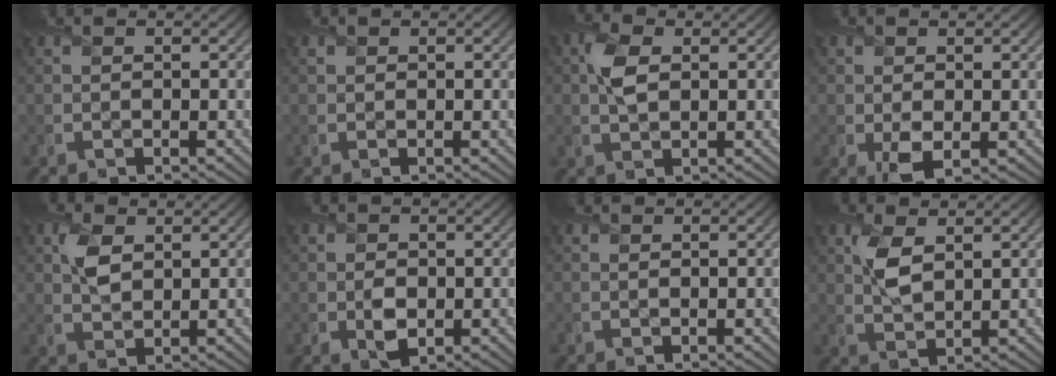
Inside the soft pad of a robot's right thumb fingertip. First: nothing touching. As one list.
[{"total": 0.6, "force": [0.2, 0.5, 0.1], "torque": [0.000, -0.003, 0.004]}, {"total": 3.8, "force": [0.9, 2.2, 3.0], "torque": [-0.074, 0.008, 0.013]}, {"total": 2.8, "force": [-0.3, 1.8, 2.1], "torque": [-0.047, -0.013, -0.005]}, {"total": 3.6, "force": [1.4, 2.2, 2.6], "torque": [-0.063, 0.004, 0.026]}, {"total": 2.7, "force": [-0.4, 2.1, 1.6], "torque": [-0.032, -0.011, -0.007]}, {"total": 0.0}, {"total": 4.3, "force": [1.7, 2.1, 3.3], "torque": [-0.082, 0.003, 0.035]}]